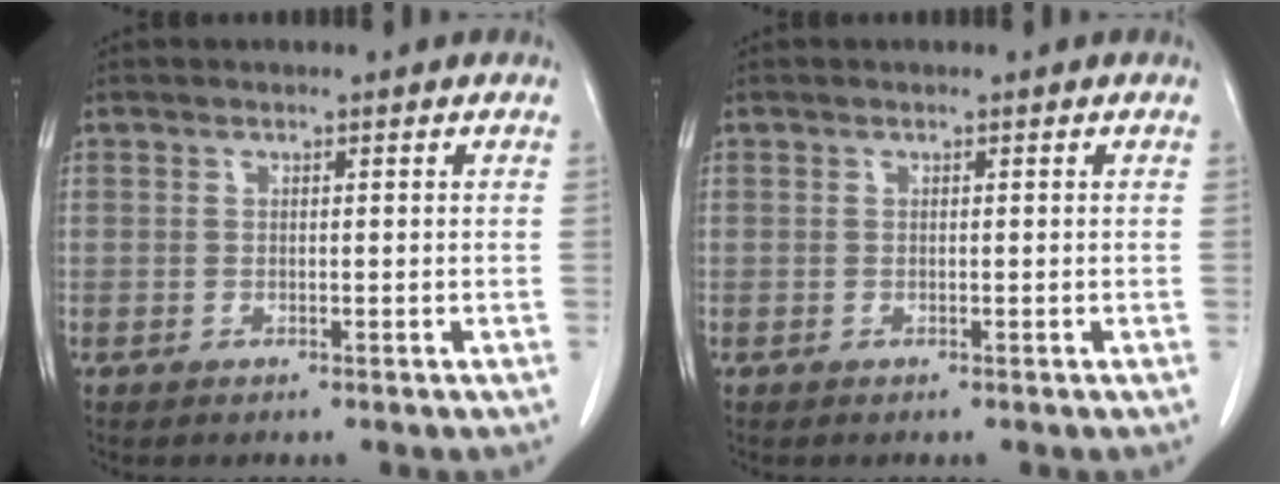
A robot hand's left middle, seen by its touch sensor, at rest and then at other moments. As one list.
[{"total": 0.0}]